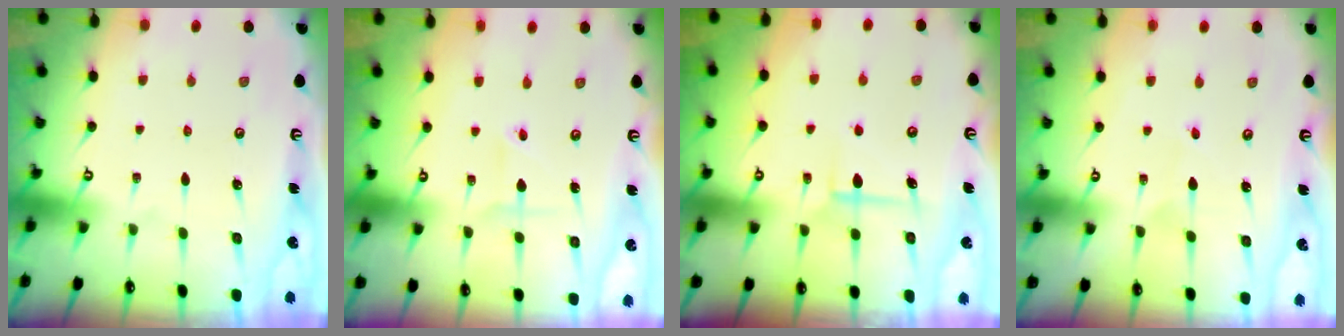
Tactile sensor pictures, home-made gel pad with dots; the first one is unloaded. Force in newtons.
{"total": 2.0, "press": 1.9, "slide": 0.5}
{"total": 6.4, "press": 6.4, "slide": 0.1}
{"total": 3.0, "press": 3.0, "slide": 0.2}